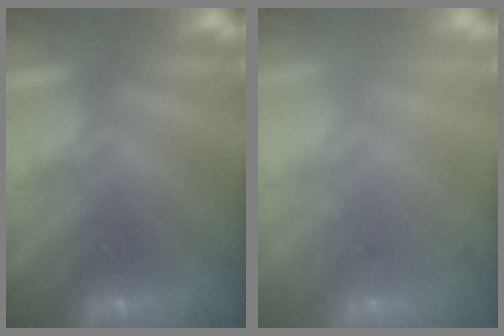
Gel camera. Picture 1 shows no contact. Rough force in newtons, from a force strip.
{"total": 7.9}